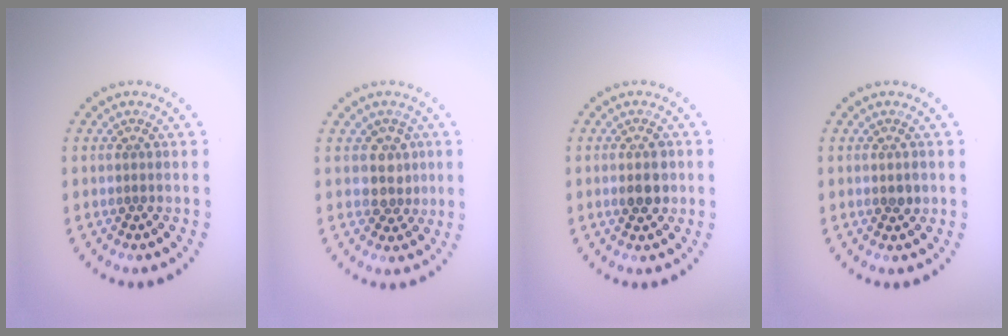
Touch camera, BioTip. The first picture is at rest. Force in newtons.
{"total": 2.1, "press": 1.8, "slide": 1.1}
{"total": 2.7, "press": 2.7, "slide": 0.2}
{"total": 1.2, "press": 1.2, "slide": 0.3}